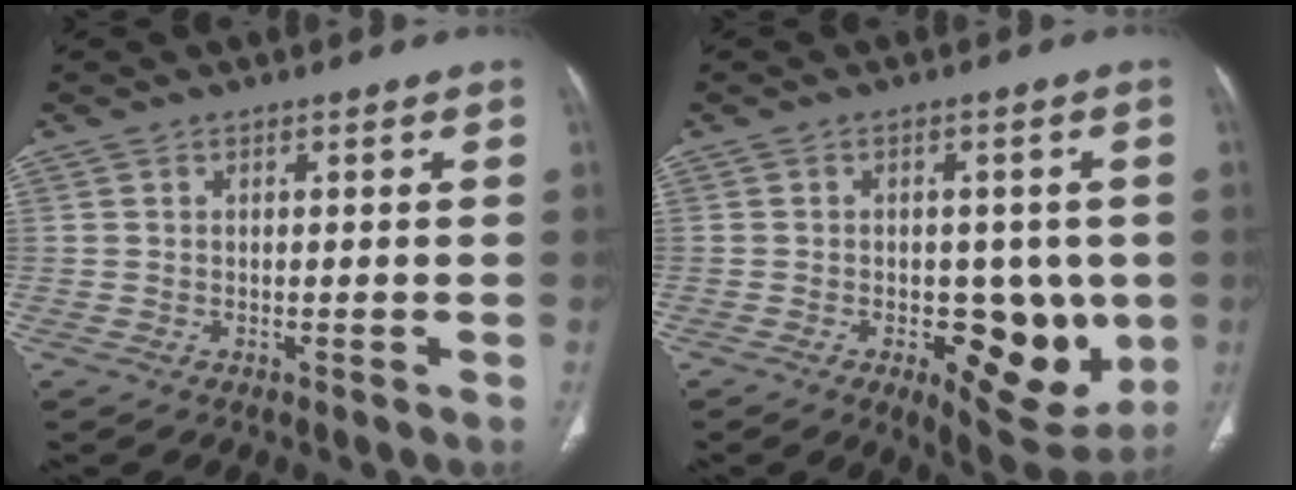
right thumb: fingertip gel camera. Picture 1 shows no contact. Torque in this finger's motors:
{"motor_torque": [-0.41, 0.51, 0.39, 0.22, 0.02]}